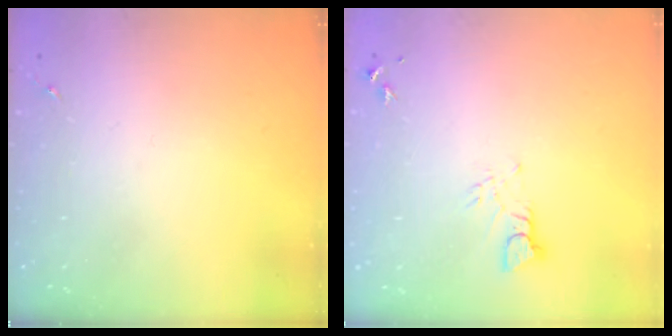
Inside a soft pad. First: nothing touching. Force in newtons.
{"total": 3.2, "press": 3.2, "slide": 0.2}